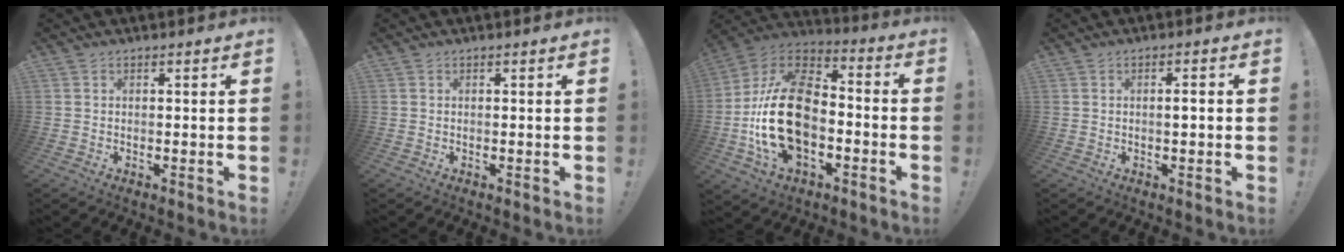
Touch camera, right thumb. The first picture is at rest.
{"total": 0.0}
{"total": 25.3, "force": [-4.4, 16.1, 19.0], "torque": [-0.363, 0.039, -0.062]}
{"total": 2.0, "force": [-0.2, 0.2, 1.9], "torque": [-0.028, 0.000, -0.008]}